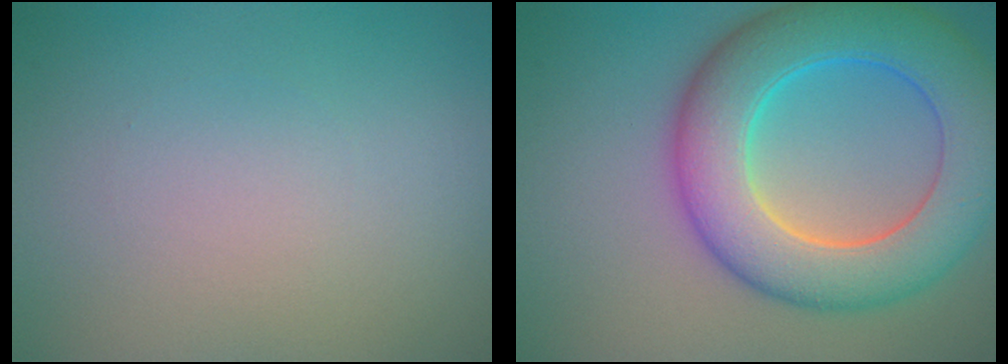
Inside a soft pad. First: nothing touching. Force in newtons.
{"total": 10.1, "press": 10.1, "slide": 0.3}